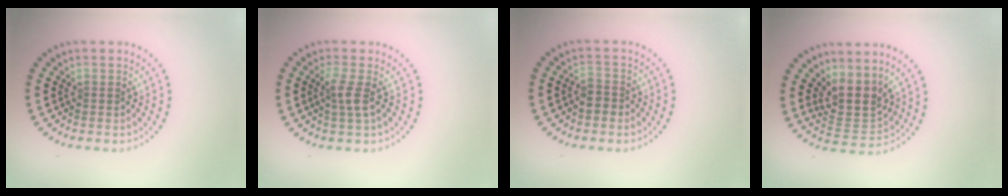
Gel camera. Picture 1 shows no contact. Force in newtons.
{"total": 1.9, "press": 1.4, "slide": 1.2}
{"total": 1.3, "press": 1.2, "slide": 0.7}
{"total": 3.7, "press": 2.9, "slide": 2.4}